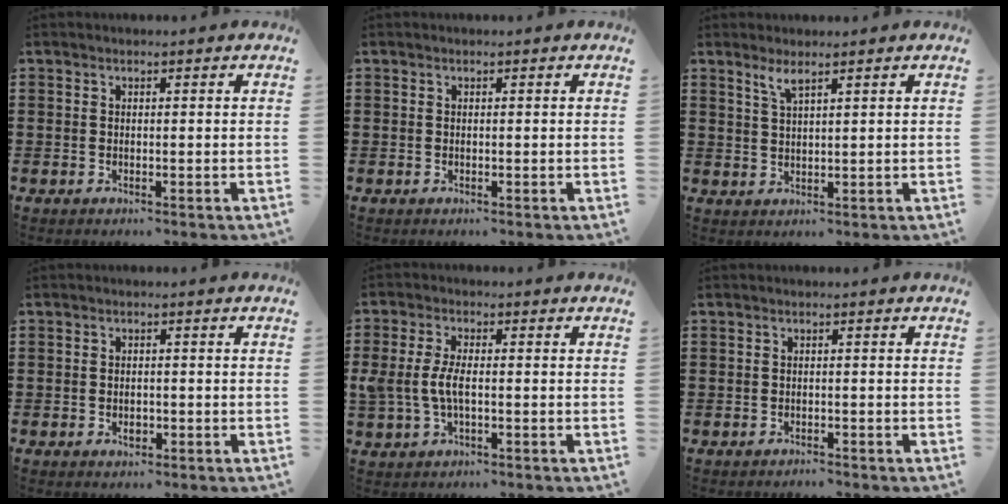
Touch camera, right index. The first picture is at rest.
{"total": 0.0}
{"total": 2.4, "force": [1.8, -0.2, 1.5], "torque": [-0.031, 0.001, 0.032]}
{"total": 1.5, "force": [-0.4, 0.9, 1.1], "torque": [-0.021, 0.001, -0.008]}
{"total": 4.5, "force": [-0.6, 2.1, 4.0], "torque": [-0.109, -0.009, -0.021]}
{"total": 0.7, "force": [-0.7, 0.0, 0.0], "torque": [-0.003, -0.002, -0.015]}